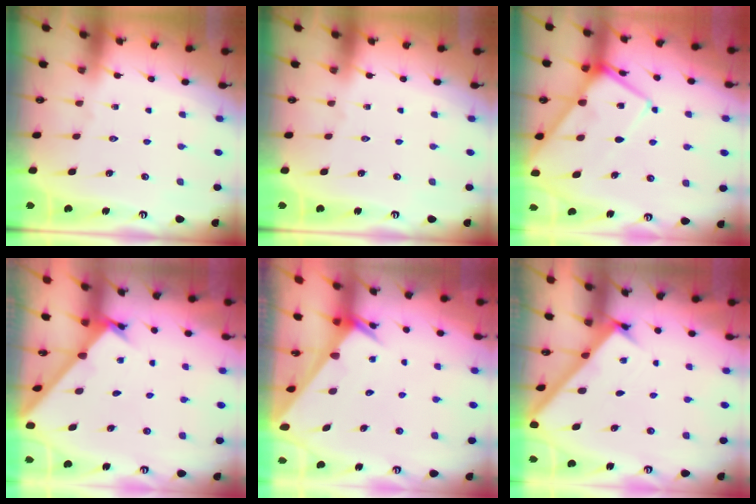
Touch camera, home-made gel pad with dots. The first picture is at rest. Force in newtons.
{"total": 0.0}
{"total": 12.1, "press": 12.0, "slide": 1.4}
{"total": 1.8, "press": 1.8, "slide": 0.2}
{"total": 2.6, "press": 2.6, "slide": 0.1}
{"total": 2.2, "press": 2.2, "slide": 0.2}